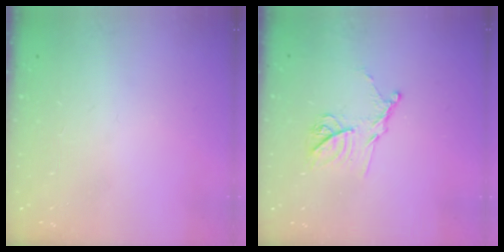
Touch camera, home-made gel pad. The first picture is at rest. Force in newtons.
{"total": 12.6, "press": 12.5, "slide": 0.9}